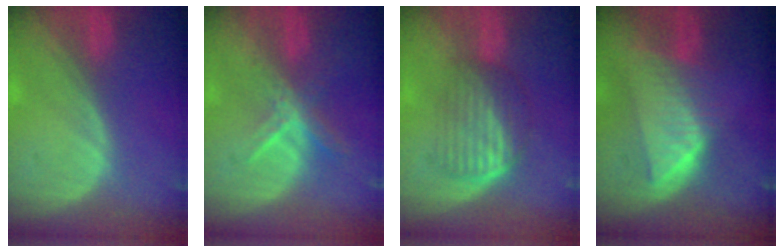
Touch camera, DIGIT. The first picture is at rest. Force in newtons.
{"total": 5.5, "press": 4.8, "slide": 2.8}
{"total": 6.7, "press": 5.8, "slide": 3.2}
{"total": 7.5, "press": 6.9, "slide": 2.7}